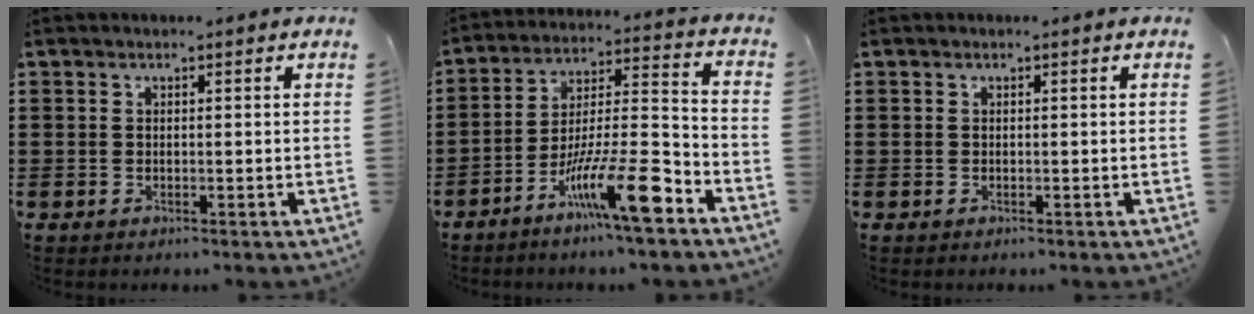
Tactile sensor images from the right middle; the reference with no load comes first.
{"total": 13.6, "force": [-8.1, 2.1, 10.8], "torque": [-0.188, 0.014, -0.144]}
{"total": 0.0}